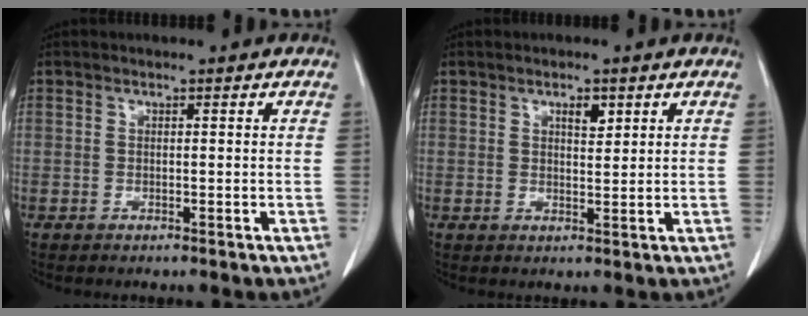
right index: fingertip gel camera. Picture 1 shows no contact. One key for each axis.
{"total": 2.4, "fx": 1.3, "fy": 0.9, "fz": 1.8, "tx": -0.029, "ty": -0.003, "tz": 0.021}